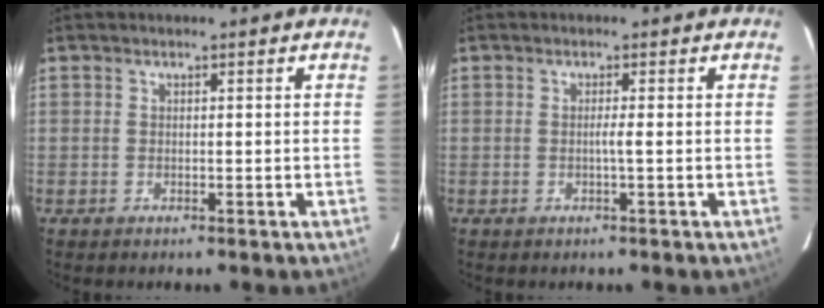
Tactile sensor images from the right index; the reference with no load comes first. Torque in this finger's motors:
{"motor_torque": [0.26, 0.01, 0.07, 0.02]}